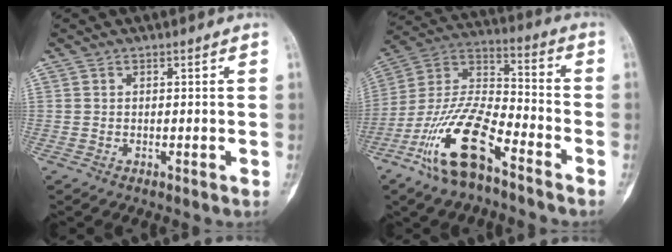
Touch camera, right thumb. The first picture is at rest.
{"total": 17.2, "force": [-9.9, 6.2, 12.6], "torque": [-0.249, 0.066, -0.192]}